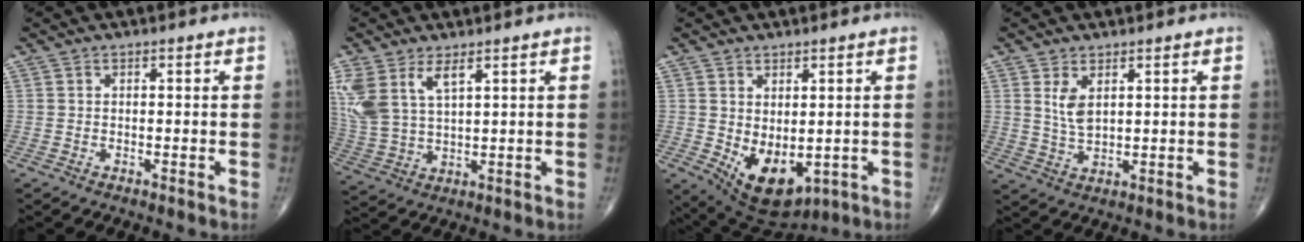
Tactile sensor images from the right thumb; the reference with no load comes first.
{"total": 10.4, "force": [4.9, 4.8, 7.7], "torque": [-0.179, -0.011, 0.113]}
{"total": 10.2, "force": [-1.6, 5.9, 8.1], "torque": [-0.111, -0.007, 0.004]}
{"total": 4.4, "force": [1.7, 2.1, 3.4], "torque": [-0.063, -0.013, 0.042]}